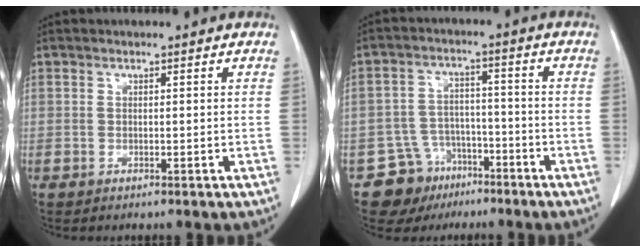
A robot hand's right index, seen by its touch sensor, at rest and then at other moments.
{"total": 7.8, "force": [-4.8, 6.1, 0.7], "torque": [-0.013, 0.023, -0.068]}